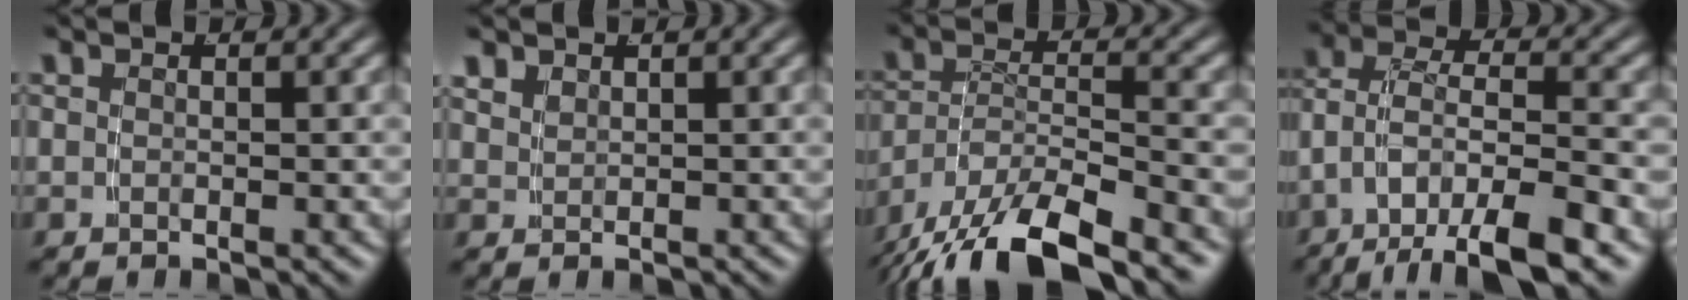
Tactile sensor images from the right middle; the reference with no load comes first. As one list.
[{"total": 1.2, "force": [0.8, 0.6, 0.6], "torque": [-0.014, -0.007, 0.029]}, {"total": 8.8, "force": [-5.5, 4.5, 5.1], "torque": [-0.091, -0.019, -0.087]}, {"total": 8.0, "force": [-3.9, 4.3, 5.5], "torque": [-0.110, -0.037, -0.047]}]